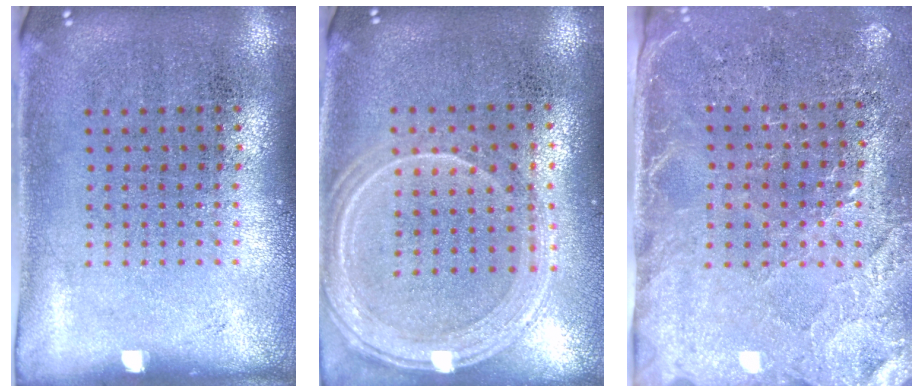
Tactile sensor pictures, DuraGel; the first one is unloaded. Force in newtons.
{"total": 1.2, "press": 1.2, "slide": 0.3}
{"total": 3.1, "press": 2.8, "slide": 1.4}